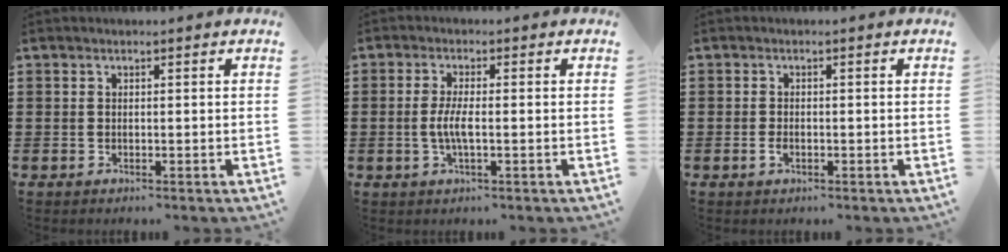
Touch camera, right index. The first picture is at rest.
{"total": 3.9, "force": [-0.8, 0.7, 3.7], "torque": [-0.089, -0.010, -0.022]}
{"total": 1.3, "force": [-0.5, 0.7, 1.0], "torque": [-0.027, -0.003, -0.012]}